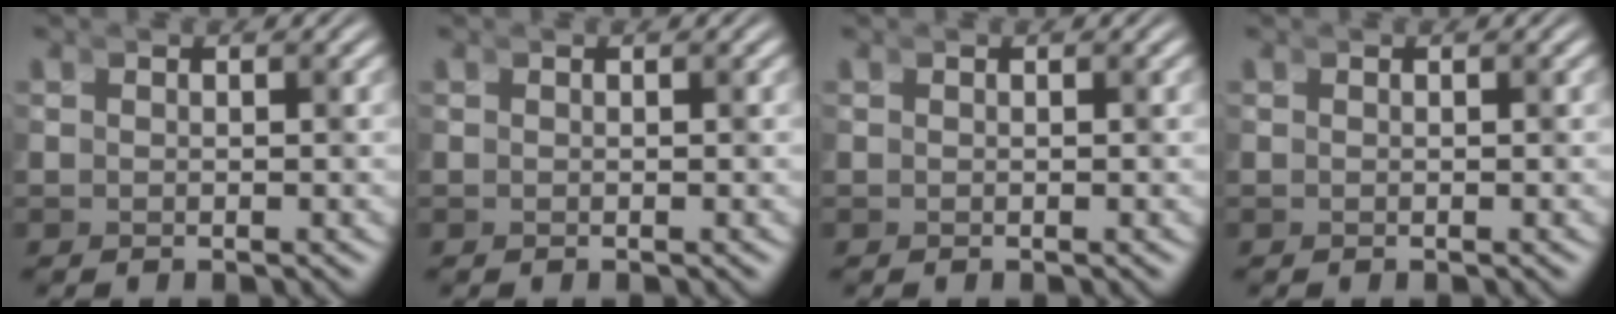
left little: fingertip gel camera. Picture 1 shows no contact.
{"total": 0.0}
{"total": 0.0}
{"total": 0.0}